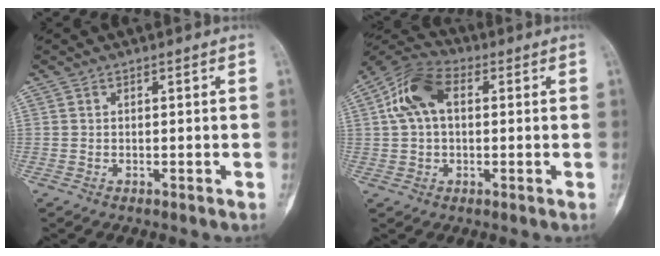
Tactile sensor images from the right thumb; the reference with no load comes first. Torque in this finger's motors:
{"motor_torque": [-0.24, 0.39, -0.08, -0.29, 0.02]}